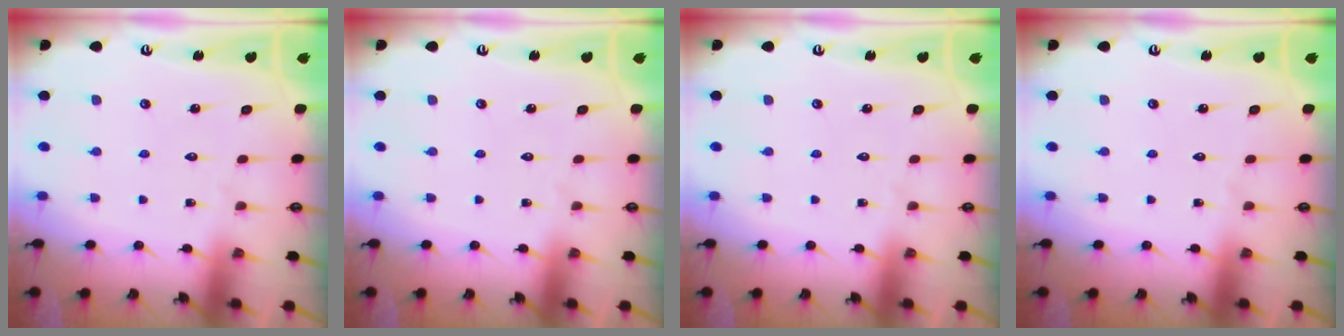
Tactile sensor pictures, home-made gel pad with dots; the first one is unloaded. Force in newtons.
{"total": 0.0}
{"total": 0.0}
{"total": 0.0}